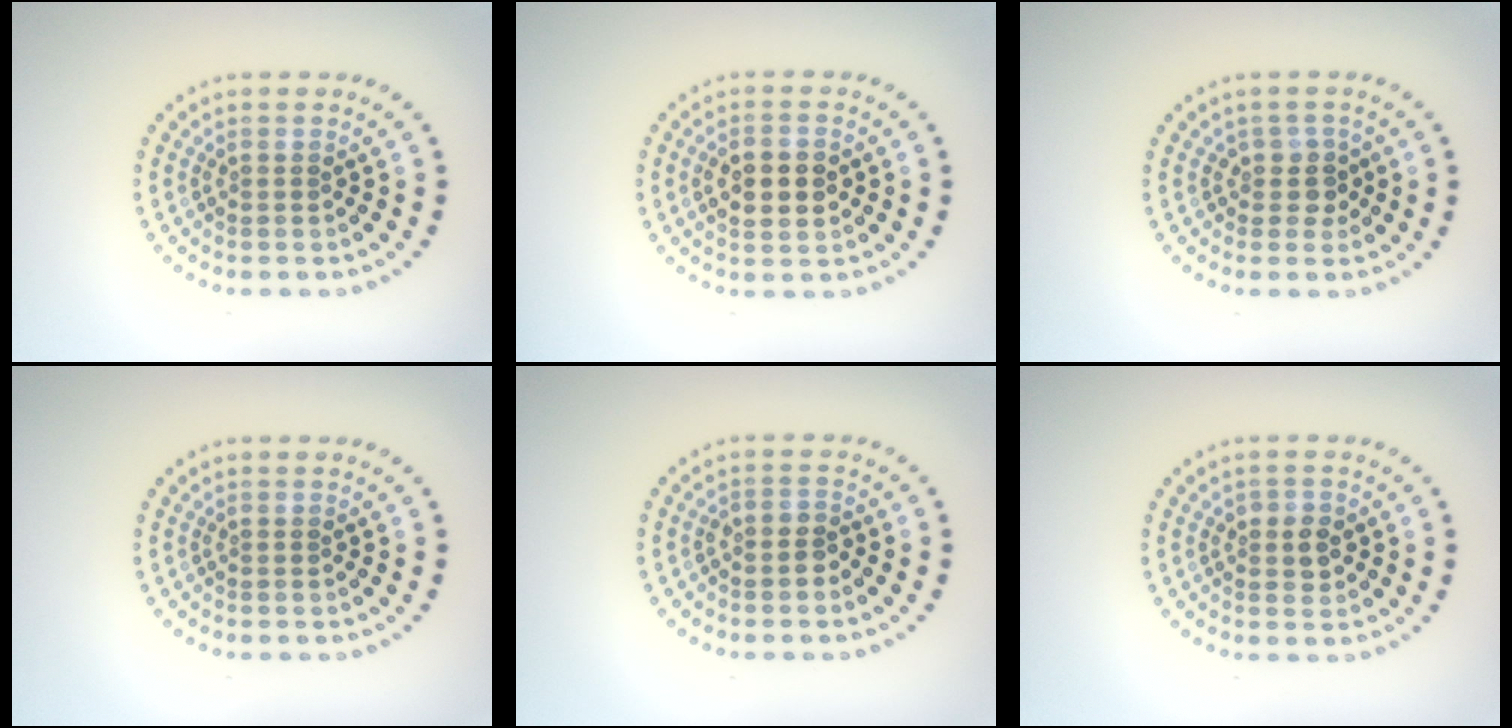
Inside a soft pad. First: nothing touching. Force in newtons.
{"total": 4.4, "press": 4.4, "slide": 0.2}
{"total": 1.9, "press": 1.6, "slide": 1.0}
{"total": 0.0}
{"total": 1.2, "press": 1.0, "slide": 0.7}
{"total": 2.0, "press": 1.9, "slide": 0.4}